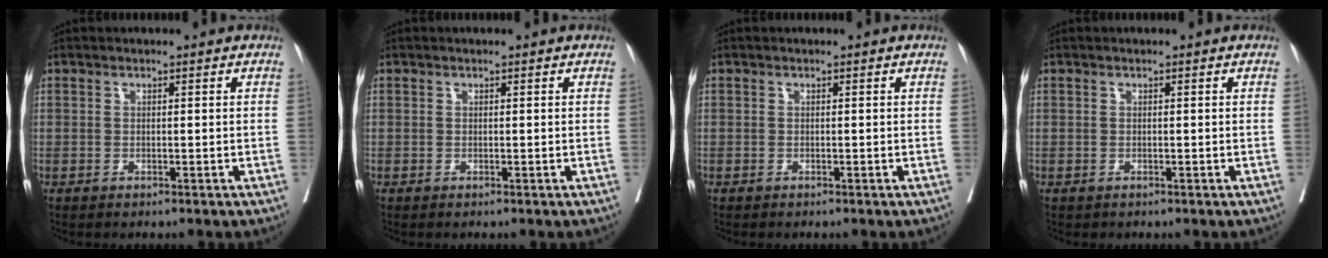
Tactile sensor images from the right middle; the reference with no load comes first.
{"total": 0.0}
{"total": 0.0}
{"total": 0.0}